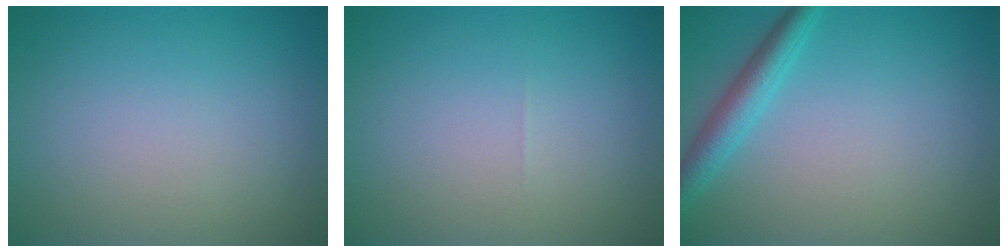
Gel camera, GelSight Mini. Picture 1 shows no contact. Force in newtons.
{"total": 0.0}
{"total": 2.8, "press": 2.8, "slide": 0.1}